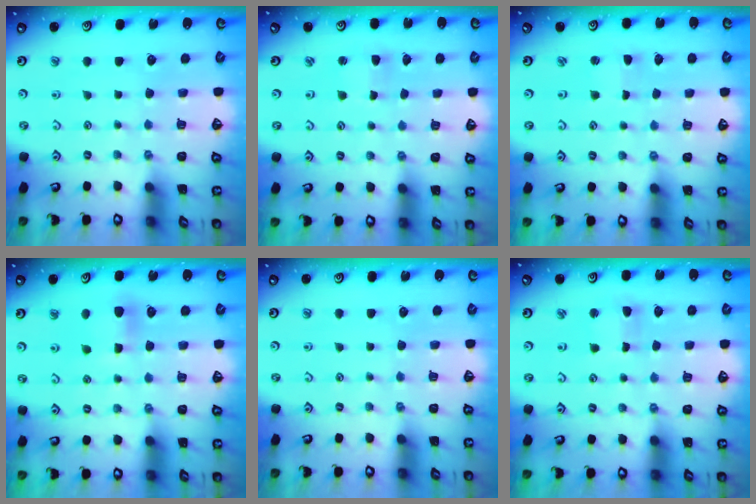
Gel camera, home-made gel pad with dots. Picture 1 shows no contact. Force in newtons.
{"total": 2.9, "press": 2.9, "slide": 0.3}
{"total": 1.8, "press": 1.8, "slide": 0.3}
{"total": 6.5, "press": 6.5, "slide": 0.6}
{"total": 0.0}
{"total": 2.5, "press": 2.5, "slide": 0.3}